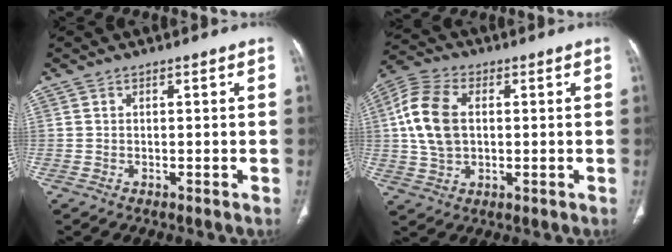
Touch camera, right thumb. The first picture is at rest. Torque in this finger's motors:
{"motor_torque": [-0.60, 1.08, -0.09, 0.21, 0.32]}